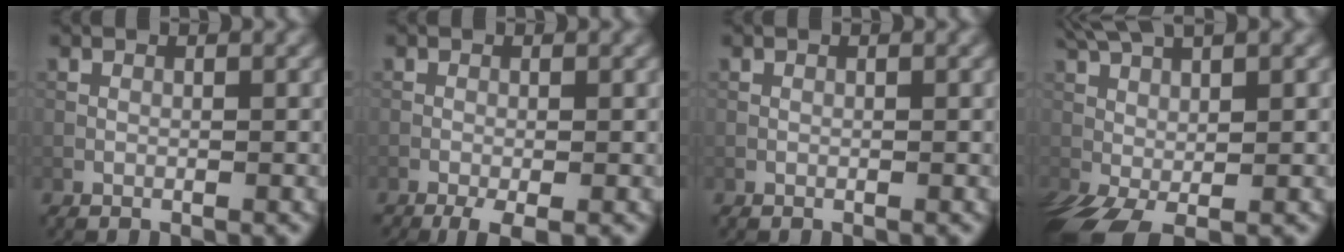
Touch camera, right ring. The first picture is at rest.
{"total": 2.5, "force": [-1.5, 0.4, 1.9], "torque": [-0.037, -0.002, -0.029]}
{"total": 0.0}
{"total": 7.7, "force": [0.6, 3.0, 7.1], "torque": [-0.149, 0.005, 0.008]}